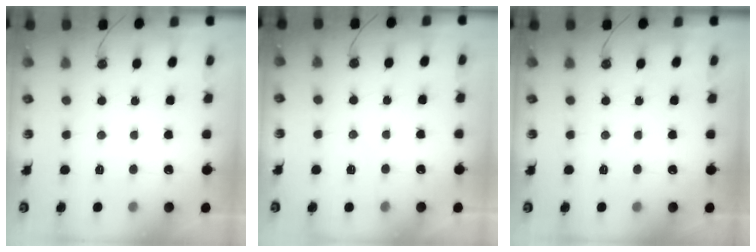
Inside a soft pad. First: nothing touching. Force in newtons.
{"total": 6.5, "press": 4.9, "slide": 4.2}
{"total": 0.0}